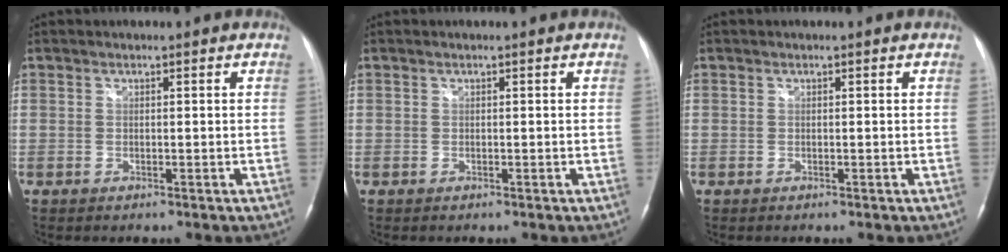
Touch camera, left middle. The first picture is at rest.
{"total": 0.0}
{"total": 0.0}